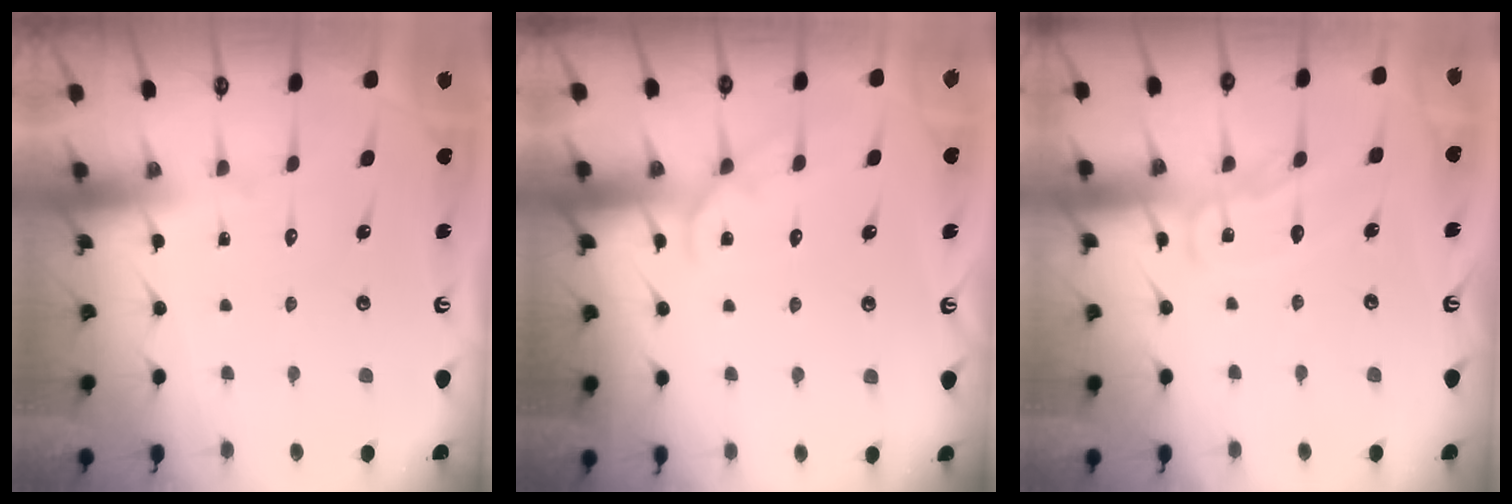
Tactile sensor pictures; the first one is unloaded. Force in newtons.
{"total": 4.6, "press": 4.6, "slide": 0.5}
{"total": 7.6, "press": 7.5, "slide": 0.7}